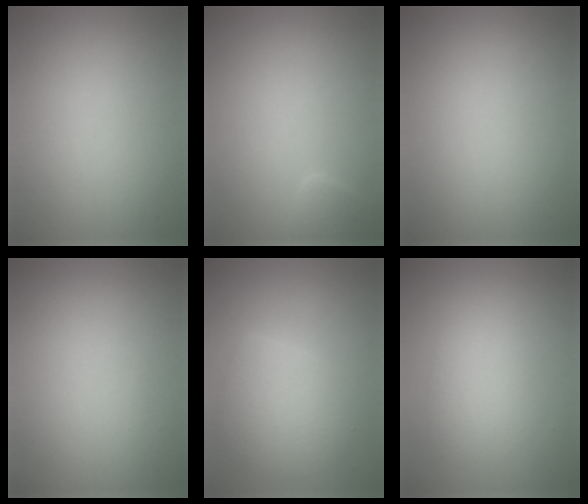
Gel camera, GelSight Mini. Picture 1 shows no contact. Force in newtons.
{"total": 1.4, "press": 1.4, "slide": 0.1}
{"total": 0.0}
{"total": 0.0}
{"total": 4.2, "press": 4.2, "slide": 0.2}
{"total": 2.9, "press": 2.9, "slide": 0.1}